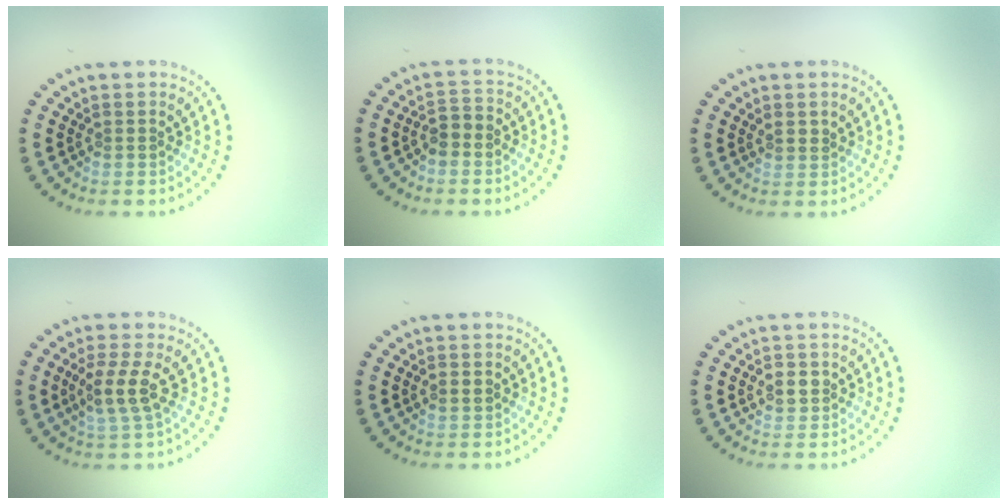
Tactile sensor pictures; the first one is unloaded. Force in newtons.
{"total": 1.9, "press": 1.7, "slide": 0.9}
{"total": 0.5, "press": 0.4, "slide": 0.4}
{"total": 3.0, "press": 2.6, "slide": 1.4}
{"total": 1.4, "press": 1.4, "slide": 0.1}
{"total": 1.6, "press": 1.6, "slide": 0.3}